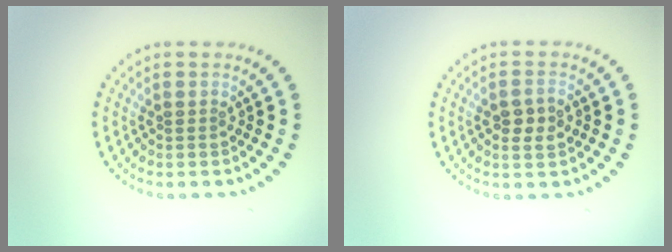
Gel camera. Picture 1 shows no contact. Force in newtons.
{"total": 2.0, "press": 2.0, "slide": 0.2}